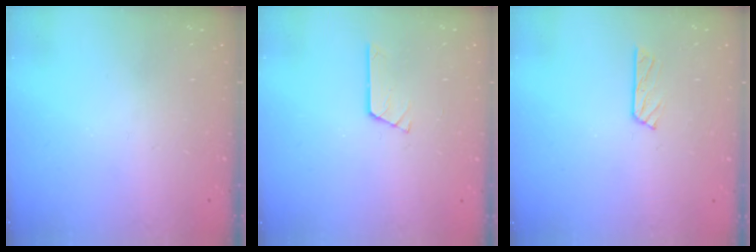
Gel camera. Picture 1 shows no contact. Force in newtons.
{"total": 2.7, "press": 2.7, "slide": 0.3}
{"total": 5.5, "press": 5.5, "slide": 0.2}